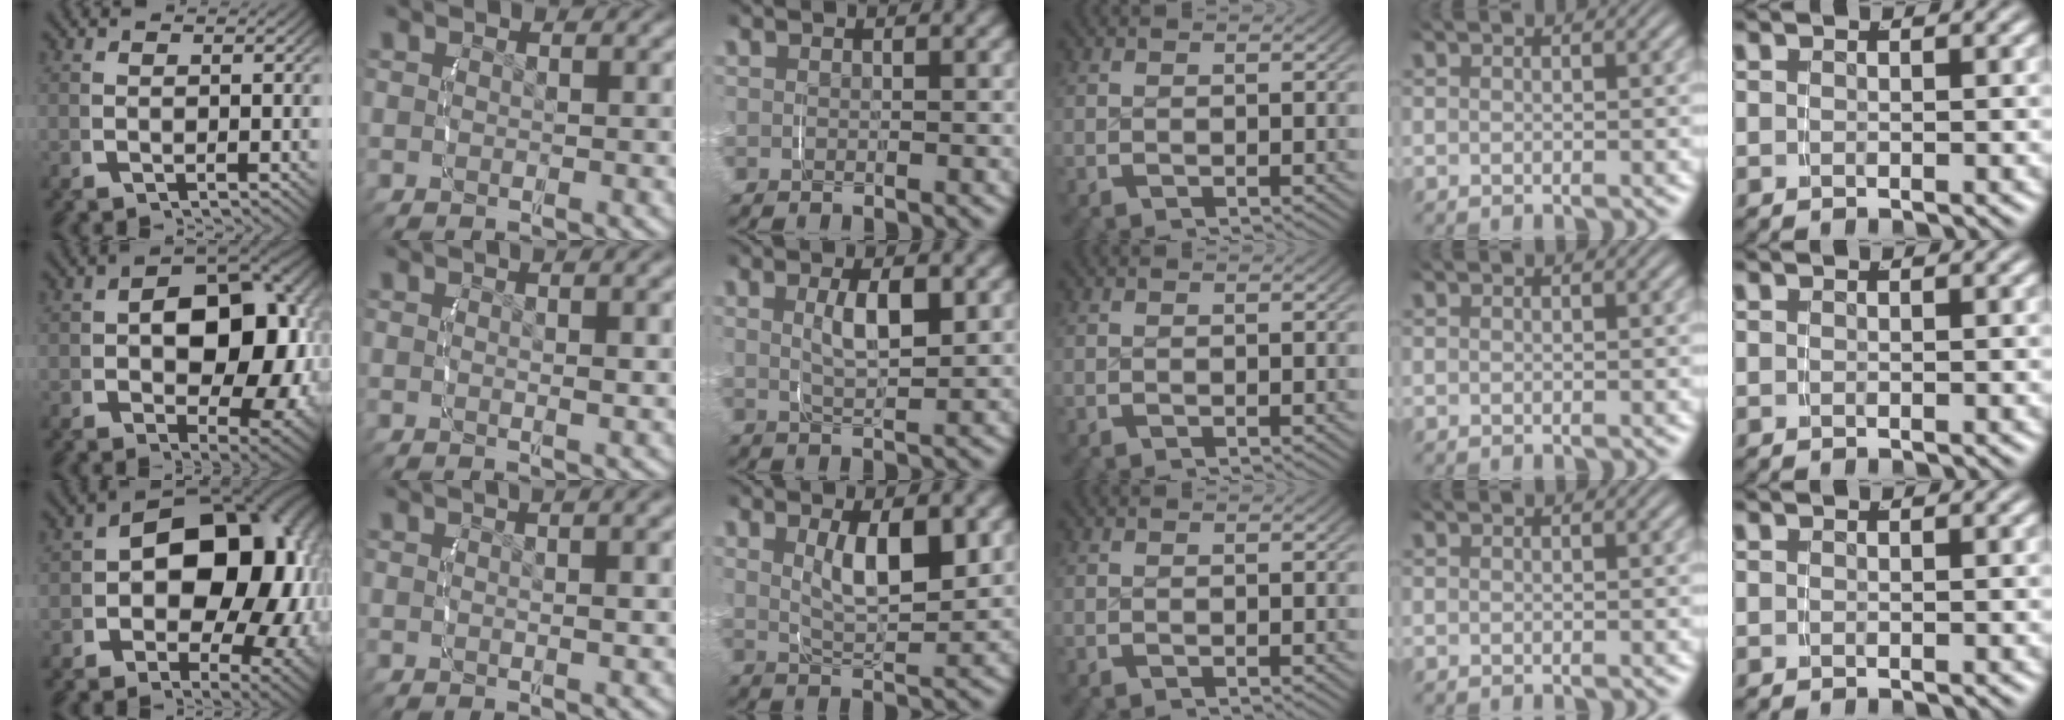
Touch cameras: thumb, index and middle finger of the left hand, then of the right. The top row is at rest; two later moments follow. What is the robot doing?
{"motion": "grasp_and_lifting", "object": "velcro strap"}